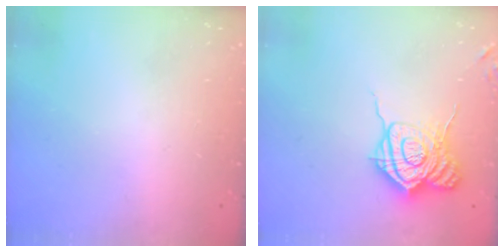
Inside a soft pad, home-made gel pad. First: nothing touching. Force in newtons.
{"total": 16.7, "press": 16.7, "slide": 0.6}